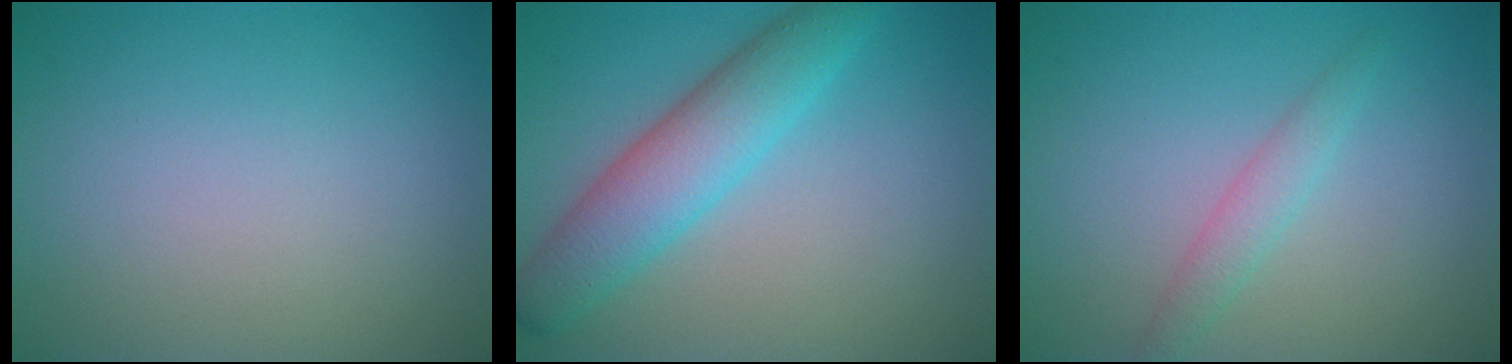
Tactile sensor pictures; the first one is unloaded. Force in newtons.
{"total": 5.5, "press": 5.5, "slide": 0.2}
{"total": 1.9, "press": 1.9, "slide": 0.0}